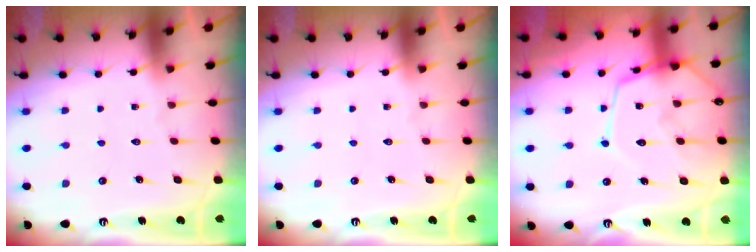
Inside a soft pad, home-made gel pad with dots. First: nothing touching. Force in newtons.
{"total": 0.0}
{"total": 14.0, "press": 14.0, "slide": 1.2}